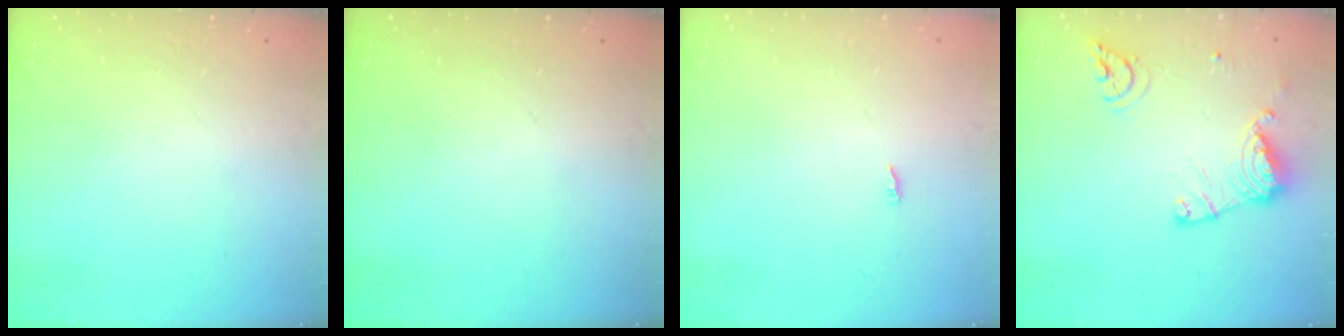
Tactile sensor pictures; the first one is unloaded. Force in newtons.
{"total": 0.0}
{"total": 1.8, "press": 1.8, "slide": 0.2}
{"total": 13.6, "press": 13.5, "slide": 1.5}